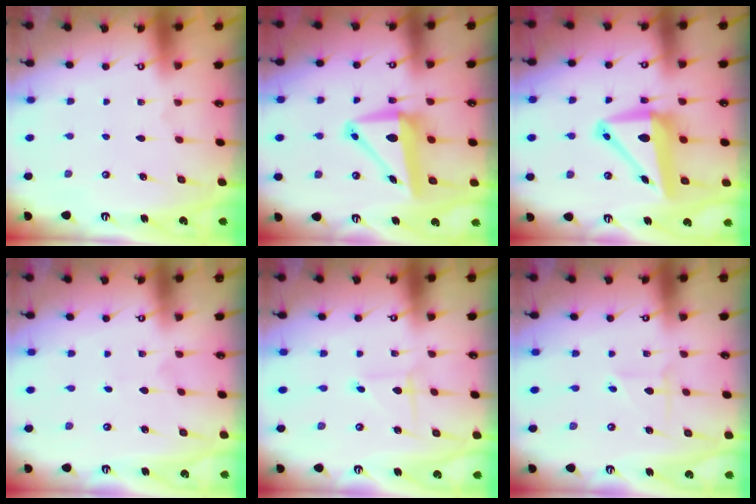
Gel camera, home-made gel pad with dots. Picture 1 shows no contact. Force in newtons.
{"total": 9.8, "press": 9.6, "slide": 1.8}
{"total": 10.8, "press": 10.6, "slide": 2.0}
{"total": 0.5, "press": 0.5, "slide": 0.0}
{"total": 1.0, "press": 1.0, "slide": 0.1}
{"total": 2.6, "press": 2.6, "slide": 0.2}